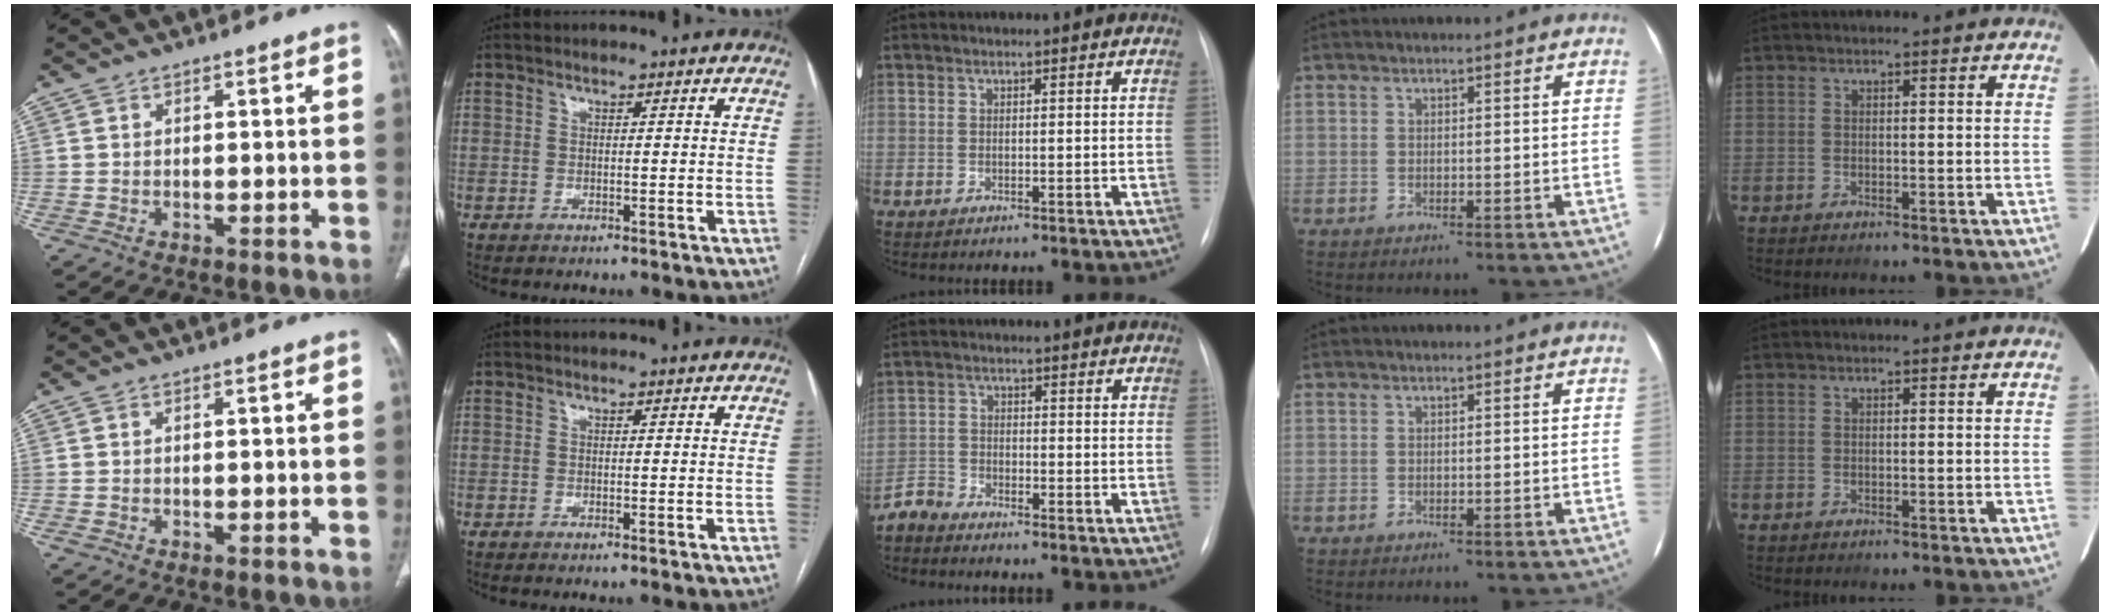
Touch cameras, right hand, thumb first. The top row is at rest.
{"thumb": {"total": 0.9, "force": [-0.2, 0.6, 0.6], "torque": [-0.013, 0.001, -0.001]}, "middle": {"total": 2.8, "force": [-2.7, 0.4, -0.4], "torque": [0.011, -0.010, -0.057]}}